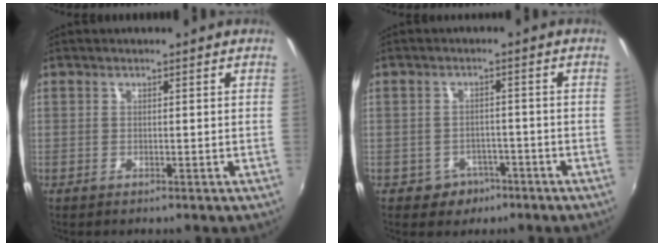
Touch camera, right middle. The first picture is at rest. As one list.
[{"total": 4.2, "force": [-2.4, 3.3, 0.7], "torque": [-0.027, 0.007, -0.029]}]